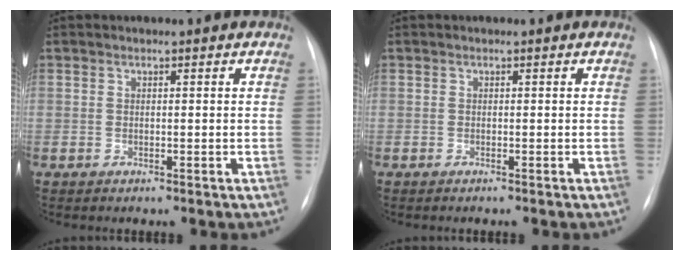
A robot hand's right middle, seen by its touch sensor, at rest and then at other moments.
{"total": 0.0}